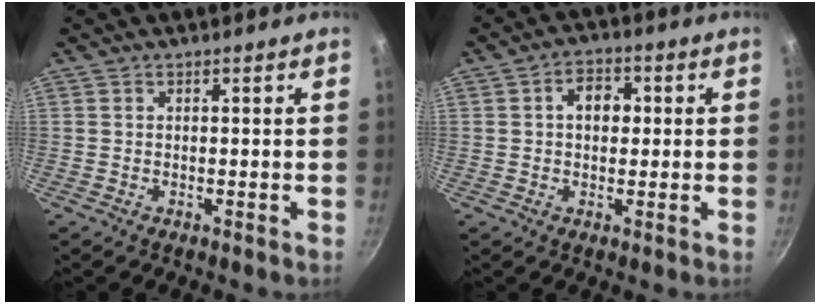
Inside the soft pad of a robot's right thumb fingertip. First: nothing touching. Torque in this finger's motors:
{"motor_torque": [0.23, 1.60, 0.66, -0.47, 0.03]}